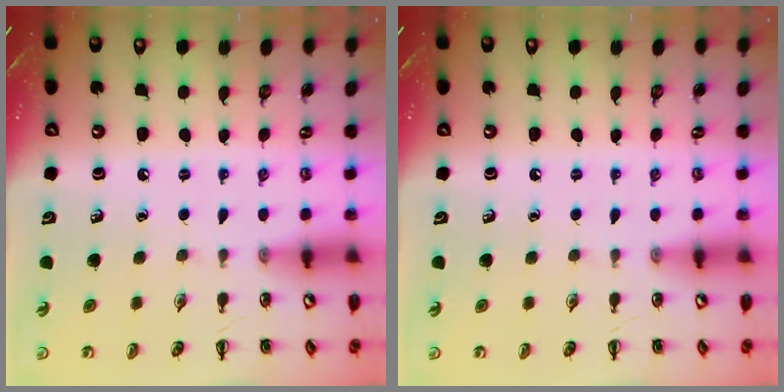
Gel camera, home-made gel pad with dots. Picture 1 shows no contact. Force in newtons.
{"total": 0.0}